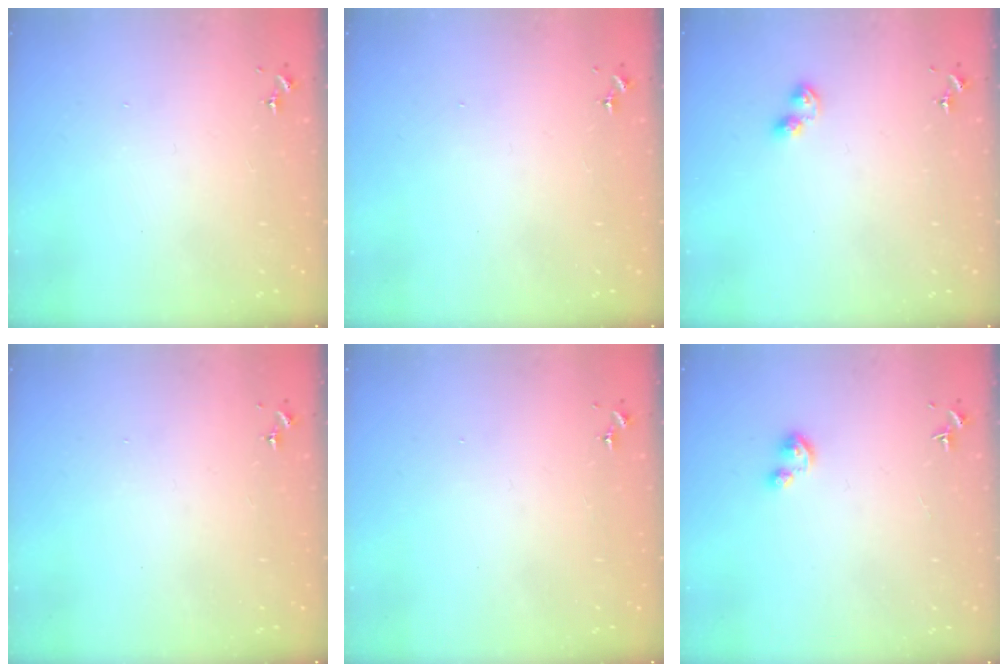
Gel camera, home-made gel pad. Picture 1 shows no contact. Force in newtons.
{"total": 0.0}
{"total": 3.8, "press": 3.7, "slide": 0.5}
{"total": 0.0}
{"total": 0.0}
{"total": 3.6, "press": 3.5, "slide": 0.5}